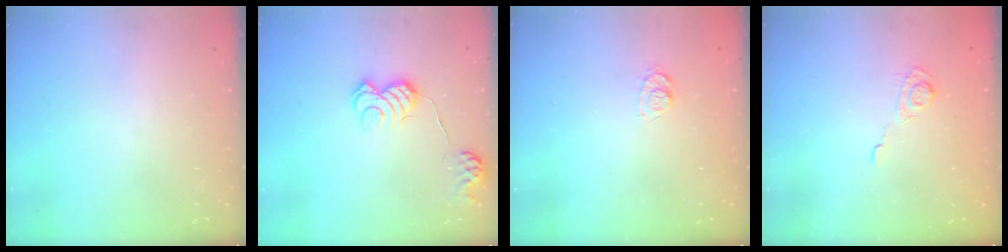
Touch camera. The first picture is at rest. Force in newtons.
{"total": 10.9, "press": 10.8, "slide": 0.8}
{"total": 7.2, "press": 7.1, "slide": 1.3}
{"total": 3.4, "press": 3.0, "slide": 1.7}